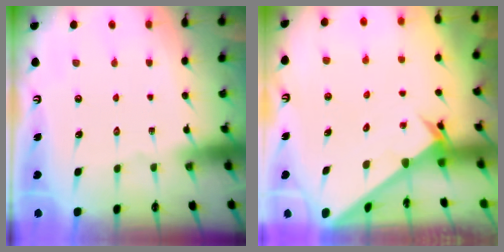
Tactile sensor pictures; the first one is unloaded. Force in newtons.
{"total": 2.5, "press": 2.5, "slide": 0.2}